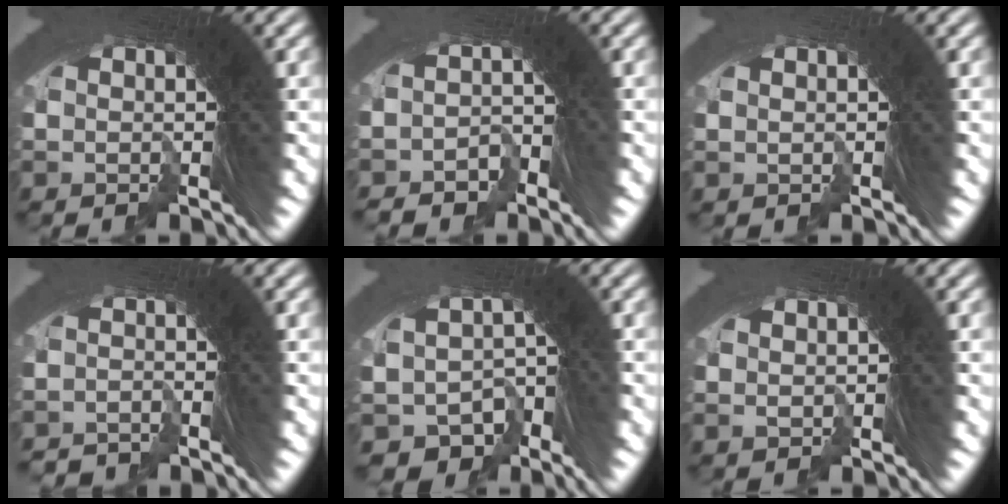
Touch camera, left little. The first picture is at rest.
{"total": 5.4, "force": [-4.5, 1.8, -2.3], "torque": [0.011, -0.026, -0.068]}
{"total": 1.5, "force": [-0.8, -0.4, -1.2], "torque": [0.010, -0.008, -0.007]}
{"total": 4.1, "force": [-3.1, -0.3, -2.6], "torque": [0.030, -0.016, -0.049]}
{"total": 9.7, "force": [-6.7, 7.1, 0.6], "torque": [-0.062, -0.060, -0.096]}
{"total": 0.7, "force": [-0.2, 0.6, -0.4], "torque": [-0.002, -0.004, 0.003]}